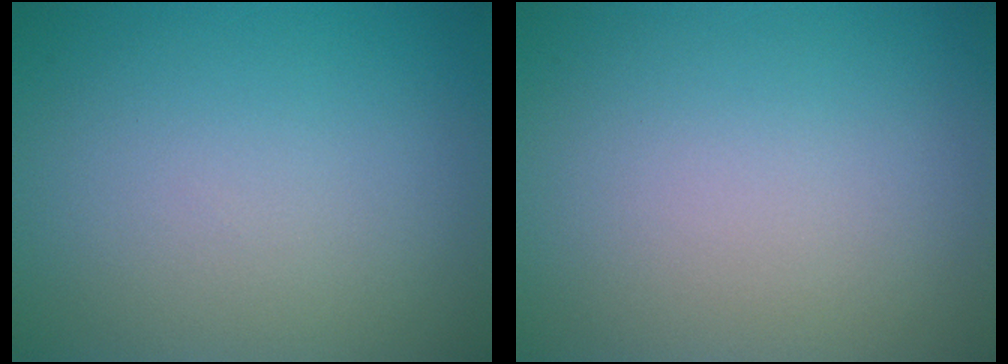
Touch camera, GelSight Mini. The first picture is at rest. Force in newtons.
{"total": 0.0}